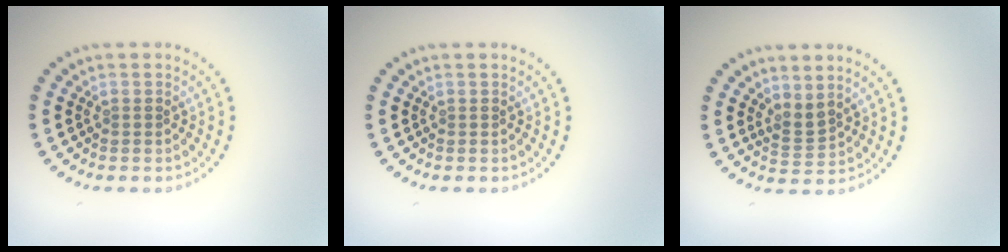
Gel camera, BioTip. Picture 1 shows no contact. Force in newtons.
{"total": 0.0}
{"total": 1.9, "press": 1.3, "slide": 1.3}